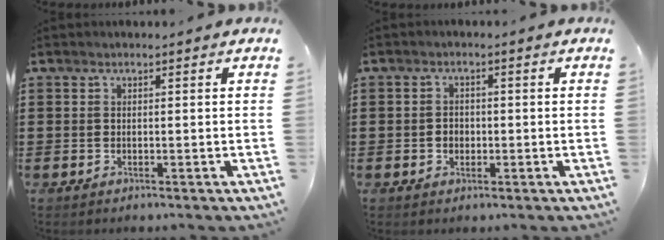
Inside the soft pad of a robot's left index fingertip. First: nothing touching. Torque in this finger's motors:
{"motor_torque": [0.38, 0.26, 0.17, 0.02]}